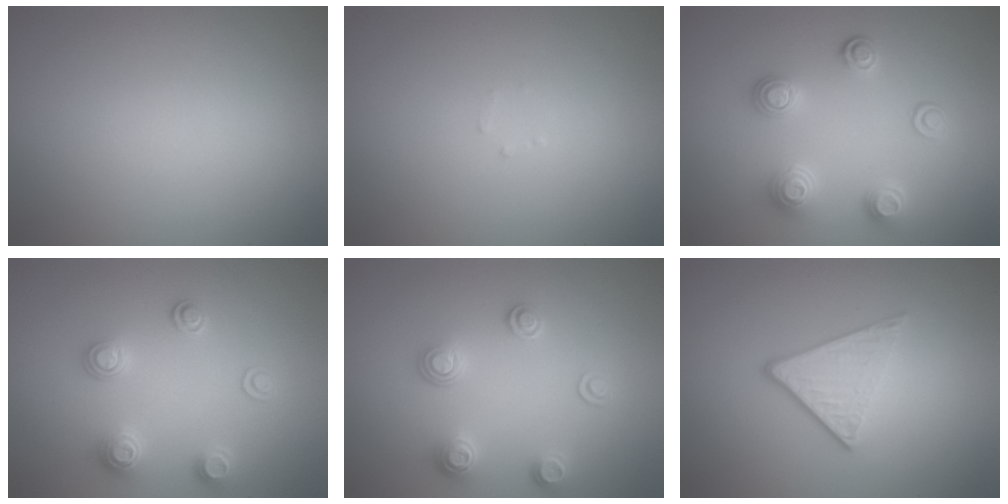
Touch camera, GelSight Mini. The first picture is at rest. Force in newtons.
{"total": 0.6, "press": 0.6, "slide": 0.1}
{"total": 3.5, "press": 3.2, "slide": 1.5}
{"total": 2.6, "press": 2.6, "slide": 0.4}
{"total": 2.9, "press": 2.6, "slide": 1.4}
{"total": 3.6, "press": 2.4, "slide": 2.7}